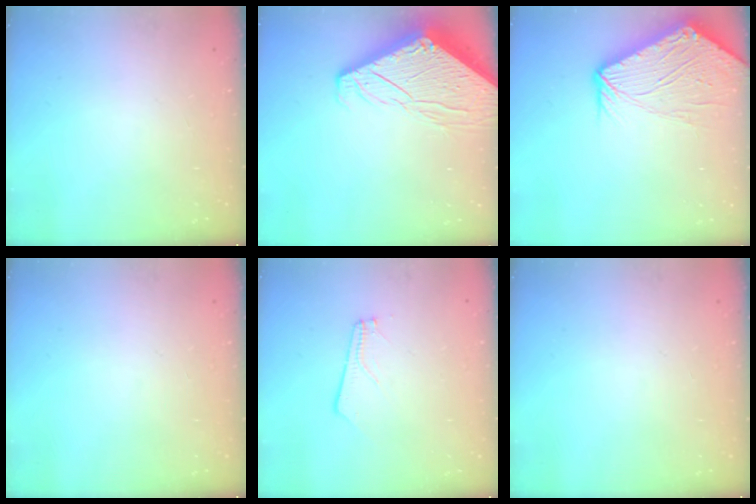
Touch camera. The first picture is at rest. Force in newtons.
{"total": 11.9, "press": 11.8, "slide": 1.3}
{"total": 9.0, "press": 8.8, "slide": 1.6}
{"total": 0.0}
{"total": 2.4, "press": 2.4, "slide": 0.4}
{"total": 0.0}